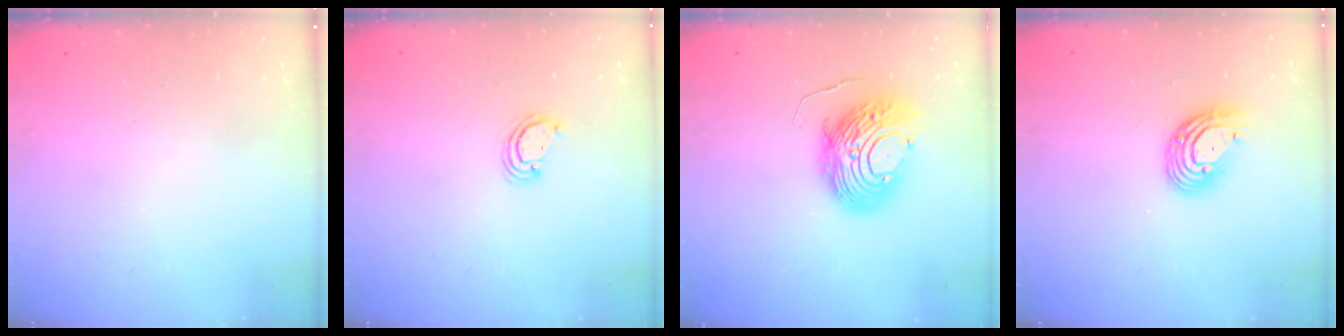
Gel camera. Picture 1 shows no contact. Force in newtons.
{"total": 2.3, "press": 2.3, "slide": 0.3}
{"total": 12.2, "press": 12.2, "slide": 1.2}
{"total": 10.3, "press": 10.3, "slide": 1.0}